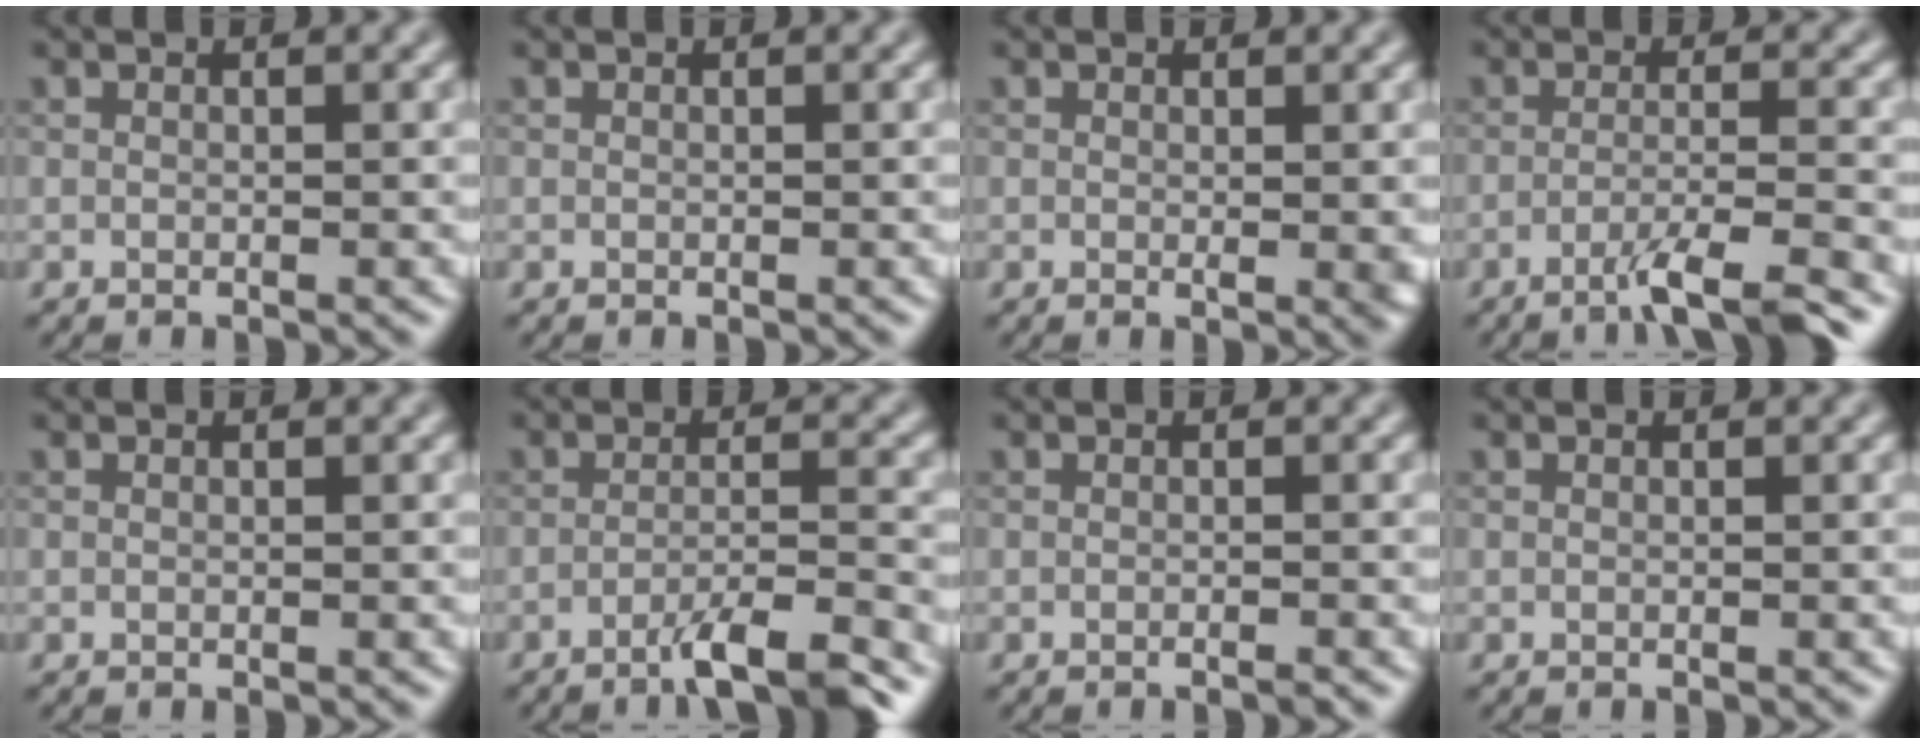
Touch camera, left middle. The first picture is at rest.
{"total": 0.0}
{"total": 1.0, "force": [0.1, 0.2, 0.9], "torque": [-0.010, -0.004, 0.002]}
{"total": 4.6, "force": [-3.1, 0.5, 3.4], "torque": [-0.051, 0.006, -0.062]}
{"total": 0.0}
{"total": 5.1, "force": [-3.7, 0.6, 3.5], "torque": [-0.052, 0.006, -0.069]}
{"total": 0.7, "force": [-0.5, 0.0, 0.5], "torque": [-0.006, -0.002, -0.009]}
{"total": 0.0}